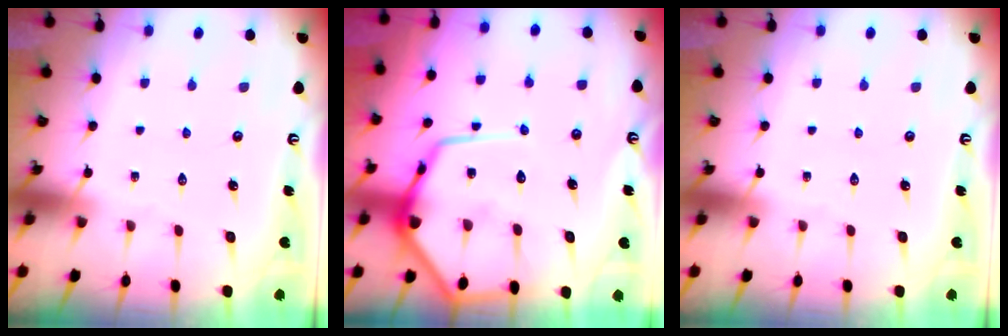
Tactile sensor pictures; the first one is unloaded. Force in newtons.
{"total": 15.3, "press": 15.2, "slide": 1.4}
{"total": 0.0}